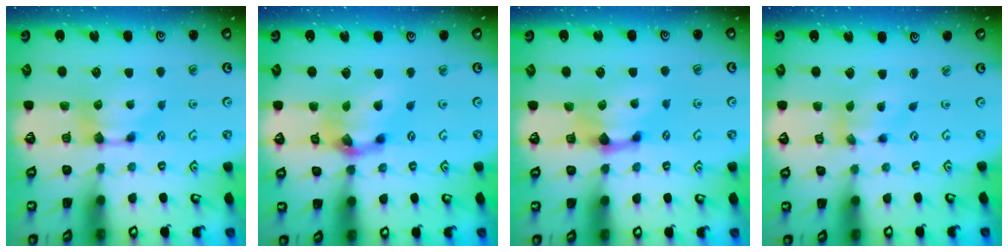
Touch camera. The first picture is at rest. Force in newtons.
{"total": 6.5, "press": 6.1, "slide": 2.2}
{"total": 1.4, "press": 0.9, "slide": 1.1}
{"total": 2.7, "press": 2.4, "slide": 1.3}